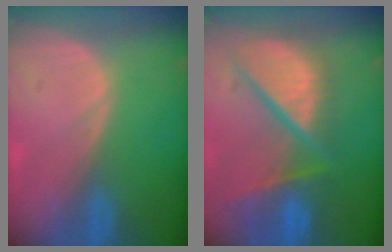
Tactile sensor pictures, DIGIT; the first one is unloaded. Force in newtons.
{"total": 12.1, "press": 9.9, "slide": 7.0}